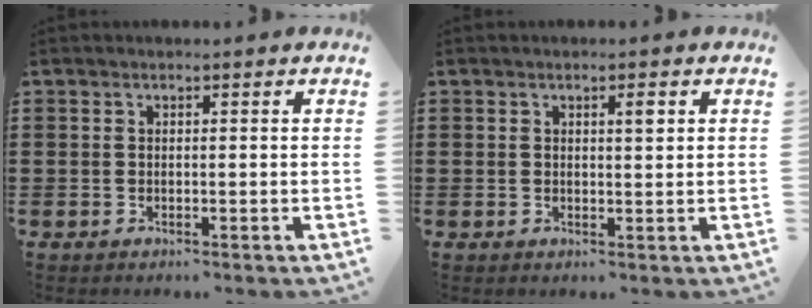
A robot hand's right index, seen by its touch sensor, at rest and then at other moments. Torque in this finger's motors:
{"motor_torque": [0.07, 0.16, 0.06, 0.00]}